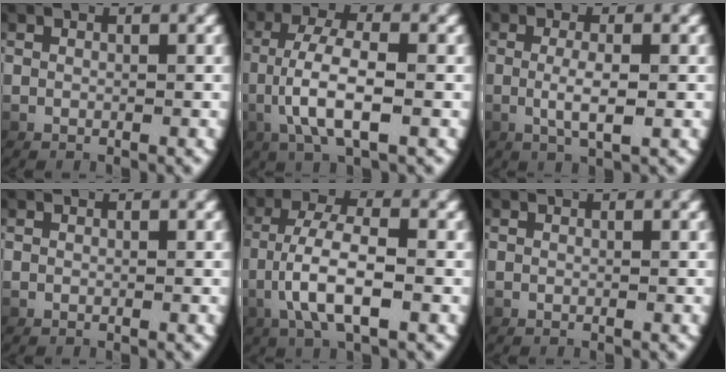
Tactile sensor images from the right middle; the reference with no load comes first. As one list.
[{"total": 5.3, "force": [-0.5, 1.7, 5.0], "torque": [-0.112, -0.013, 0.001]}, {"total": 3.0, "force": [-0.1, 0.5, 3.0], "torque": [-0.066, -0.007, 0.004]}, {"total": 1.3, "force": [0.0, -1.3, -0.4], "torque": [0.005, -0.007, 0.011]}, {"total": 5.3, "force": [-0.7, 1.8, 4.9], "torque": [-0.108, -0.012, -0.002]}, {"total": 0.0}]